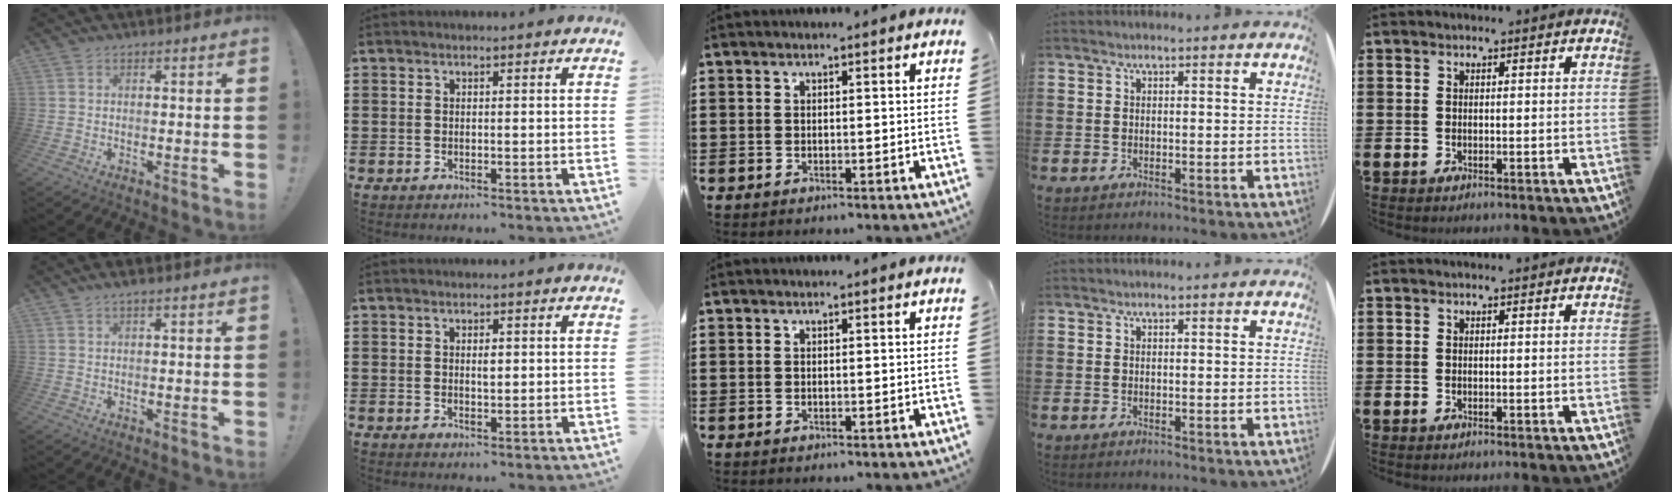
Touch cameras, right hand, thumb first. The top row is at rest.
{"thumb": {"total": 1.4, "force": [0.9, 0.0, 1.1], "torque": [-0.026, 0.001, 0.017]}, "index": {"total": 1.7, "force": [0.3, 0.7, 1.5], "torque": [-0.030, 0.004, 0.003]}}